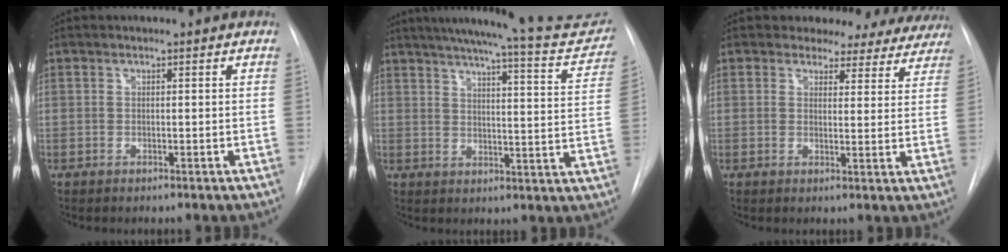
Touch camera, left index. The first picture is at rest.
{"total": 20.4, "force": [18.8, 1.6, 7.8], "torque": [-0.109, -0.049, 0.225]}
{"total": 12.0, "force": [10.7, 5.2, 1.3], "torque": [0.014, -0.017, 0.096]}